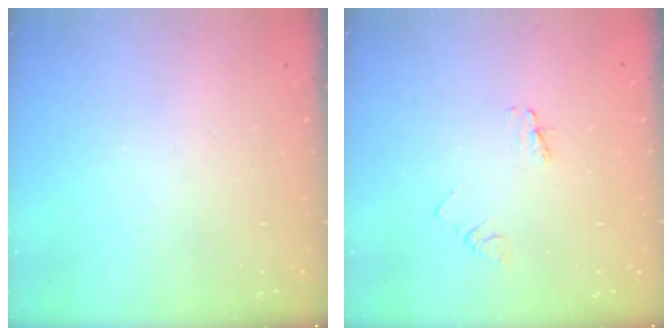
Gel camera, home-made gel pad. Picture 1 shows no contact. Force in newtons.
{"total": 2.9, "press": 2.9, "slide": 0.3}